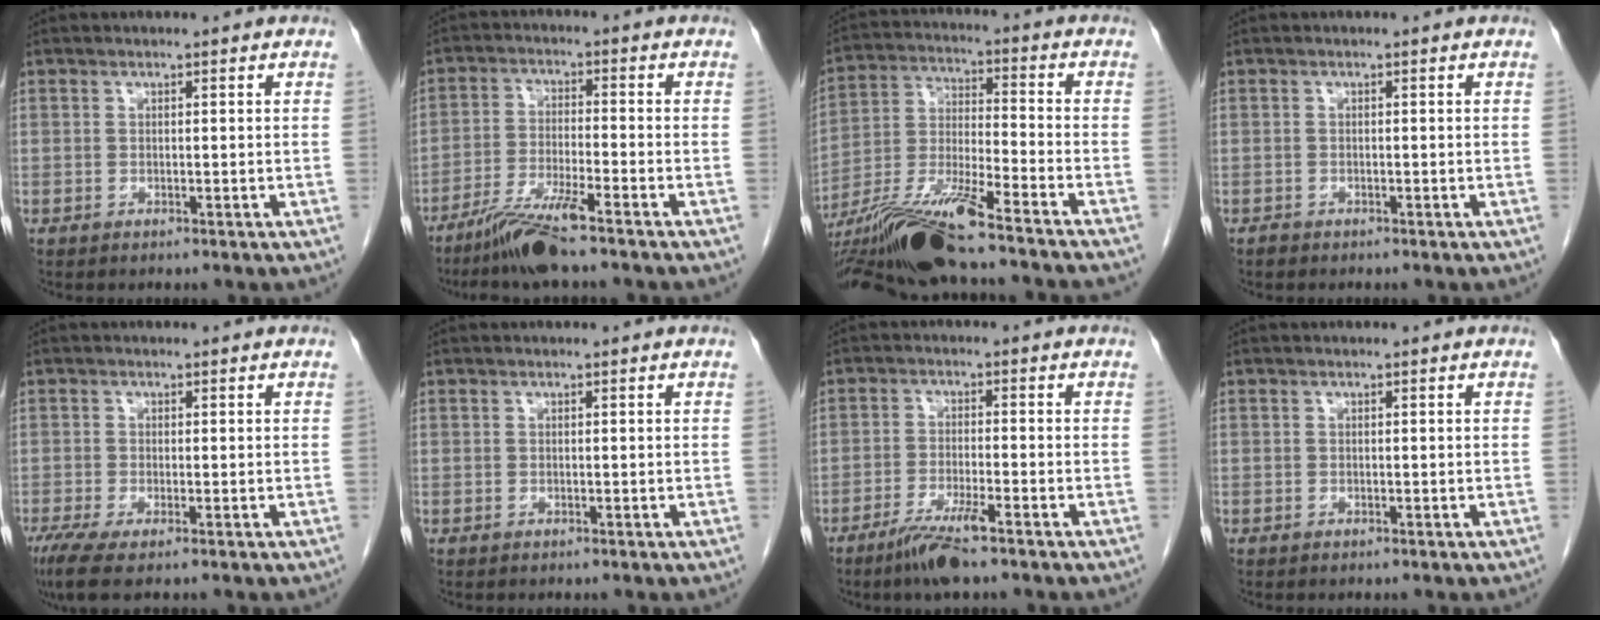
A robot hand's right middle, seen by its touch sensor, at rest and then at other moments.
{"total": 8.1, "force": [-6.1, -0.2, 5.2], "torque": [-0.105, -0.028, -0.118]}
{"total": 17.7, "force": [-14.3, -0.3, 10.5], "torque": [-0.225, -0.028, -0.259]}
{"total": 0.5, "force": [-0.5, 0.2, 0.1], "torque": [-0.005, -0.001, -0.009]}
{"total": 4.5, "force": [-2.8, 0.6, 3.4], "torque": [-0.065, -0.016, -0.051]}
{"total": 0.0}
{"total": 5.8, "force": [-4.1, 0.1, 4.1], "torque": [-0.084, -0.013, -0.077]}
{"total": 0.0}